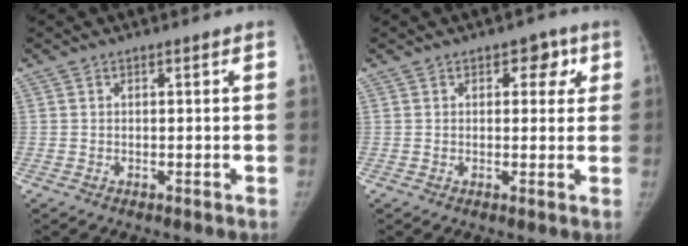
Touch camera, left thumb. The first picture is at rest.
{"total": 4.6, "force": [1.9, 3.0, 2.9], "torque": [-0.002, -0.002, 0.016]}